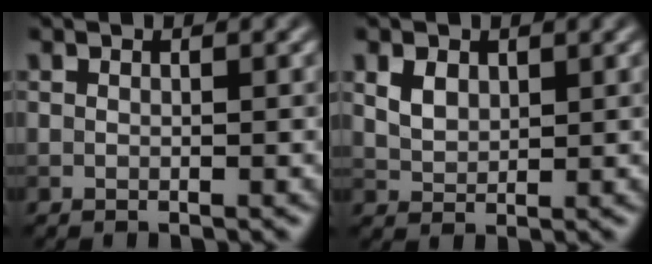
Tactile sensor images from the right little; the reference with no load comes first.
{"total": 2.1, "force": [1.0, 1.5, 1.2], "torque": [-0.028, 0.000, 0.020]}